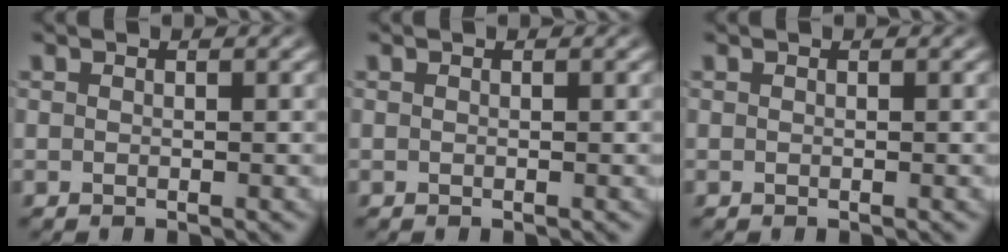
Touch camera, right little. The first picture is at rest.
{"total": 0.0}
{"total": 0.0}